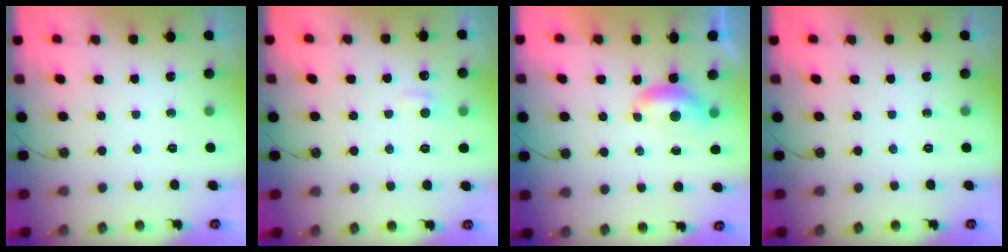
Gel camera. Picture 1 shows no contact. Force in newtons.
{"total": 1.3, "press": 1.2, "slide": 0.6}
{"total": 1.1, "press": 1.0, "slide": 0.5}
{"total": 0.0}